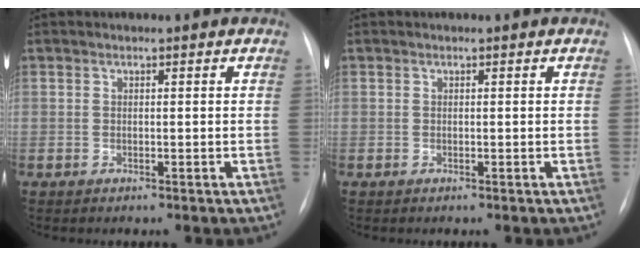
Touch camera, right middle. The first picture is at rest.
{"total": 0.0}